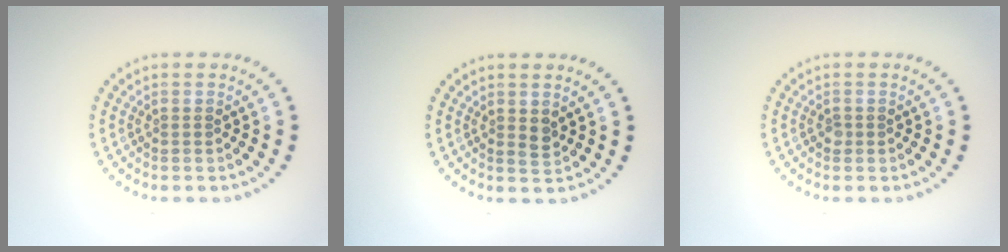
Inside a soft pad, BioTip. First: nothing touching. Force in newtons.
{"total": 1.0, "press": 0.9, "slide": 0.4}
{"total": 0.6, "press": 0.4, "slide": 0.4}